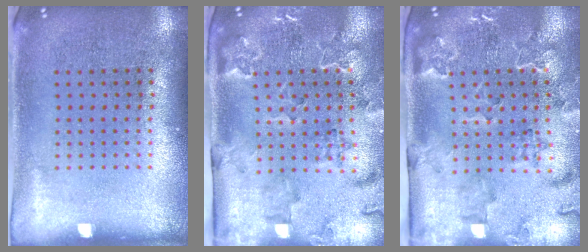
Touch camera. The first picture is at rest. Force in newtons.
{"total": 2.3, "press": 2.2, "slide": 0.5}
{"total": 2.3, "press": 2.2, "slide": 0.5}